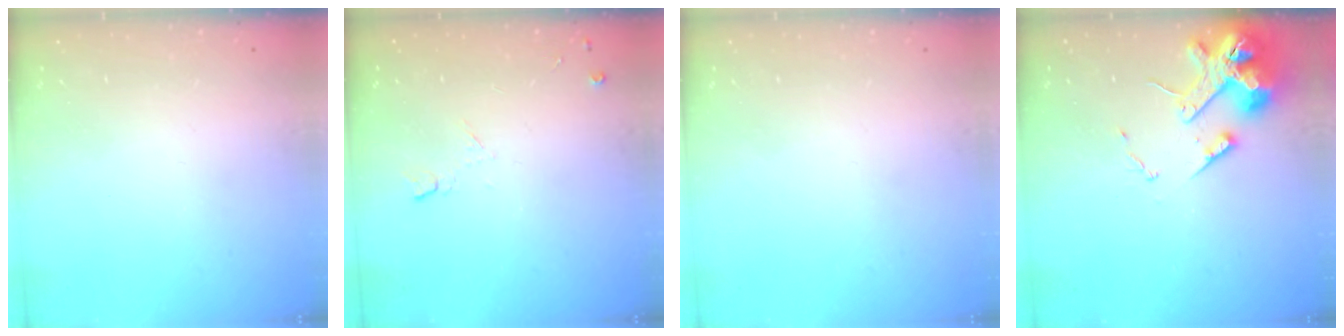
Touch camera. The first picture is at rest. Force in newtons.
{"total": 6.0, "press": 5.9, "slide": 1.0}
{"total": 0.0}
{"total": 14.1, "press": 13.9, "slide": 2.1}